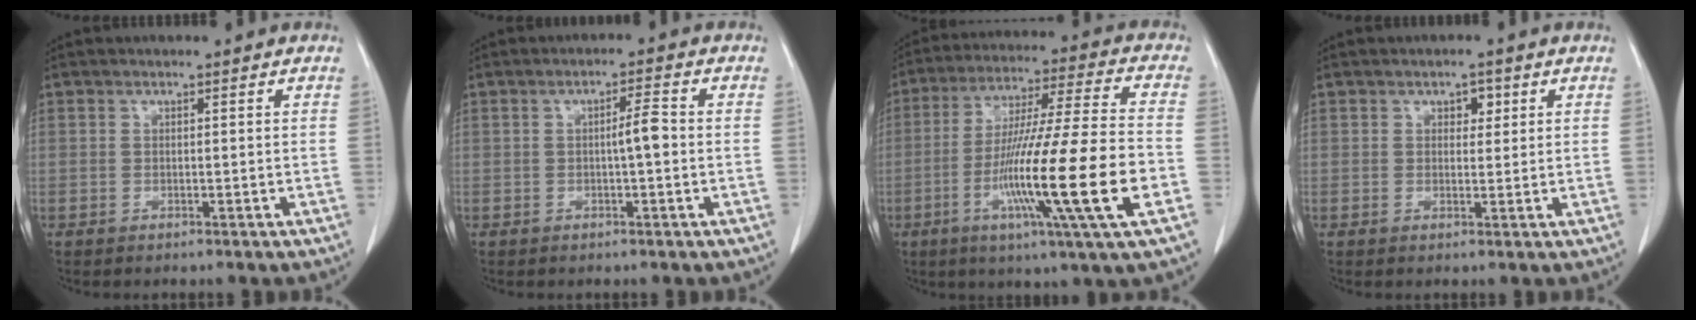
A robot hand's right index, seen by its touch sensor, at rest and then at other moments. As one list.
[{"total": 3.1, "force": [-0.2, 0.2, 3.0], "torque": [-0.048, 0.003, -0.006]}, {"total": 20.5, "force": [-6.1, -0.8, 19.5], "torque": [-0.346, -0.025, -0.112]}, {"total": 2.0, "force": [0.9, 1.3, 1.3], "torque": [-0.012, 0.002, 0.011]}]